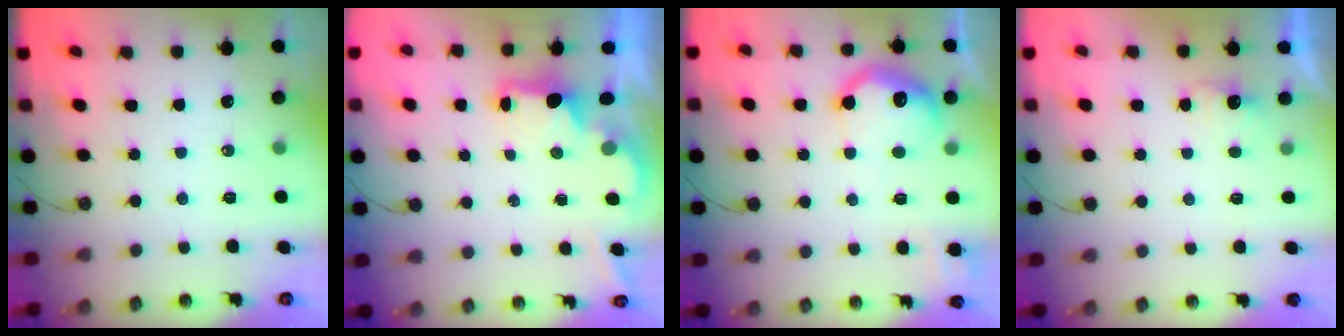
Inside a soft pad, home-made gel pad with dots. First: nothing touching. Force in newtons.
{"total": 1.9, "press": 1.8, "slide": 0.7}
{"total": 12.1, "press": 12.0, "slide": 1.1}
{"total": 2.3, "press": 2.1, "slide": 0.9}